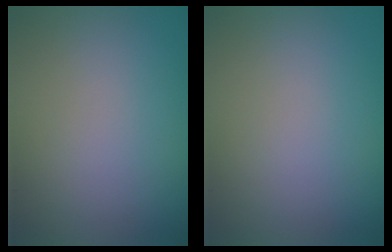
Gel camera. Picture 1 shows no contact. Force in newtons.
{"total": 0.0}